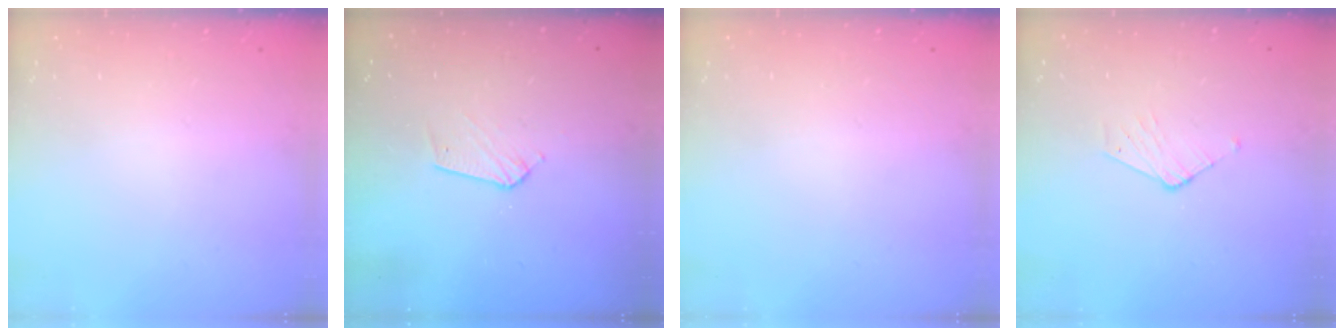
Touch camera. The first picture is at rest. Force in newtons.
{"total": 6.2, "press": 6.2, "slide": 0.6}
{"total": 0.0}
{"total": 4.1, "press": 4.1, "slide": 0.4}